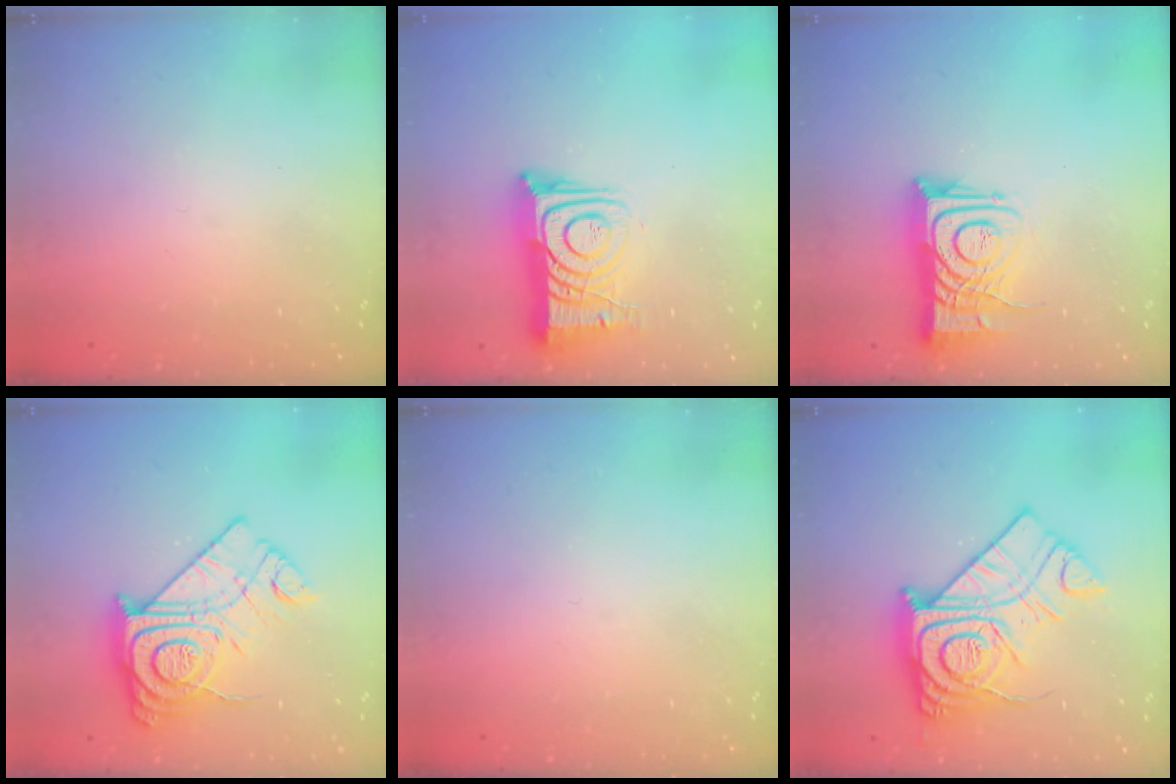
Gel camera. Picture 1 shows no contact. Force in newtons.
{"total": 12.5, "press": 12.4, "slide": 1.3}
{"total": 12.5, "press": 12.4, "slide": 1.3}
{"total": 17.2, "press": 17.1, "slide": 1.5}
{"total": 0.0}
{"total": 24.4, "press": 24.3, "slide": 2.4}